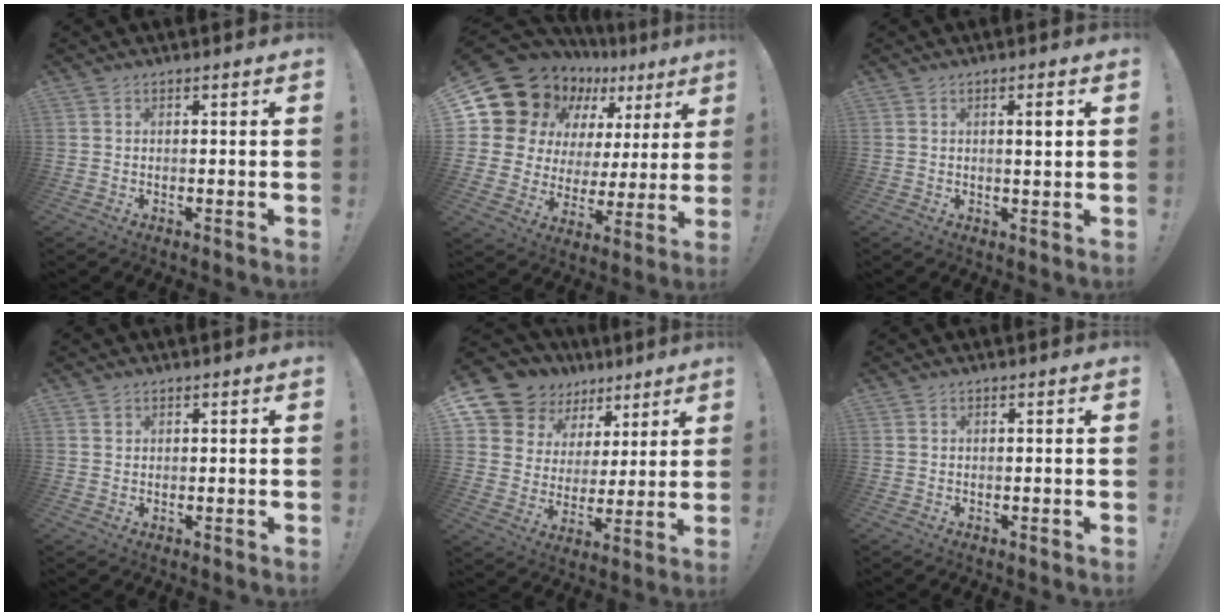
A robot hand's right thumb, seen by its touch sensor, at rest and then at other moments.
{"total": 16.3, "force": [11.4, 9.6, 6.4], "torque": [-0.100, -0.096, 0.229]}
{"total": 2.9, "force": [0.6, 0.3, 2.8], "torque": [-0.033, -0.008, 0.002]}
{"total": 1.0, "force": [0.6, 0.7, 0.2], "torque": [0.003, -0.002, 0.010]}
{"total": 12.8, "force": [8.7, 8.9, 3.0], "torque": [-0.058, -0.062, 0.175]}
{"total": 0.0}